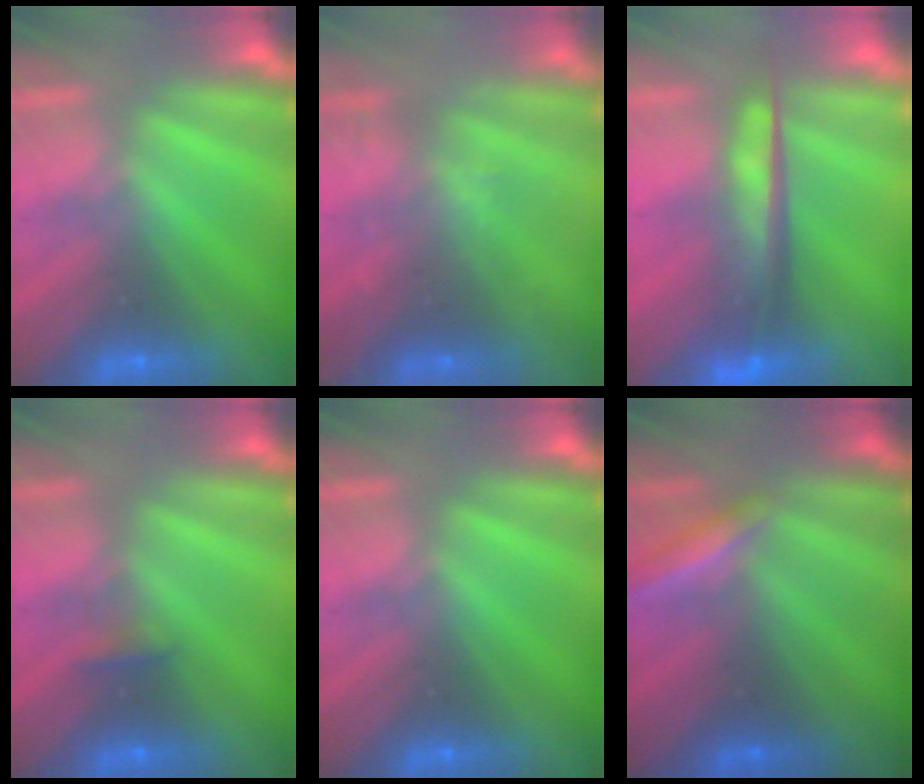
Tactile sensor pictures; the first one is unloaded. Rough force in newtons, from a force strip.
{"total": 2.2}
{"total": 7.8}
{"total": 2.3}
{"total": 0.0}
{"total": 1.9}